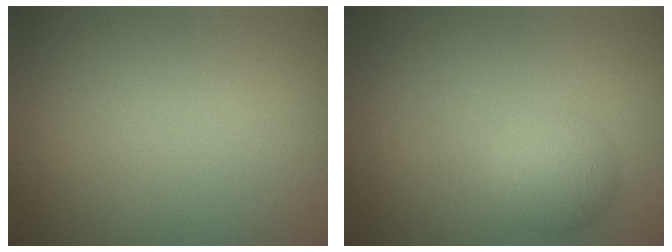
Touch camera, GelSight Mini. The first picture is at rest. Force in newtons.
{"total": 2.5, "press": 2.5, "slide": 0.2}